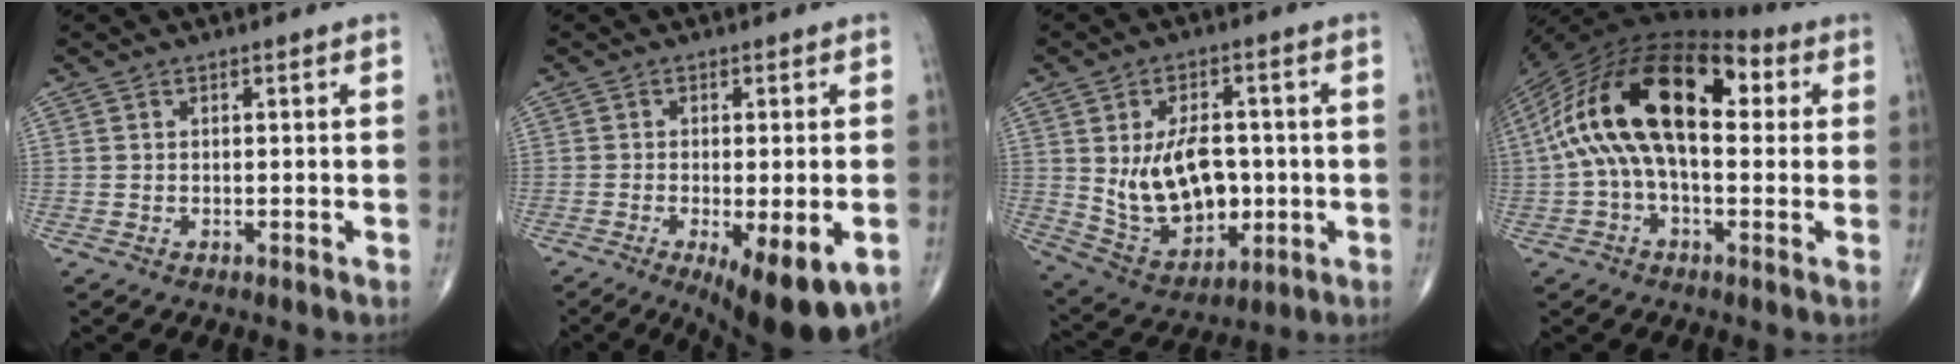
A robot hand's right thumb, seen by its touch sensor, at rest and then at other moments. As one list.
[{"total": 13.4, "force": [-5.5, 4.4, 11.4], "torque": [-0.148, -0.011, -0.072]}, {"total": 14.4, "force": [-0.1, 9.3, 11.0], "torque": [-0.156, -0.006, 0.021]}, {"total": 22.1, "force": [2.9, 11.3, 18.8], "torque": [-0.336, 0.046, 0.033]}]